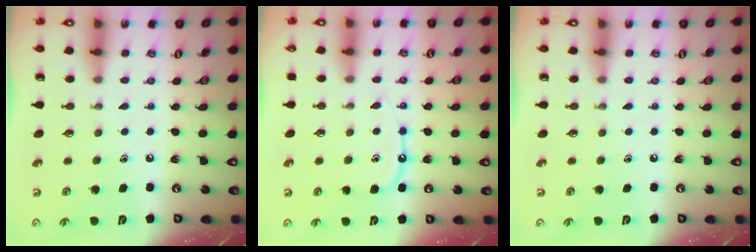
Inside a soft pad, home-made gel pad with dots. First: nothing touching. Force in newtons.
{"total": 9.8, "press": 9.7, "slide": 1.0}
{"total": 0.0}